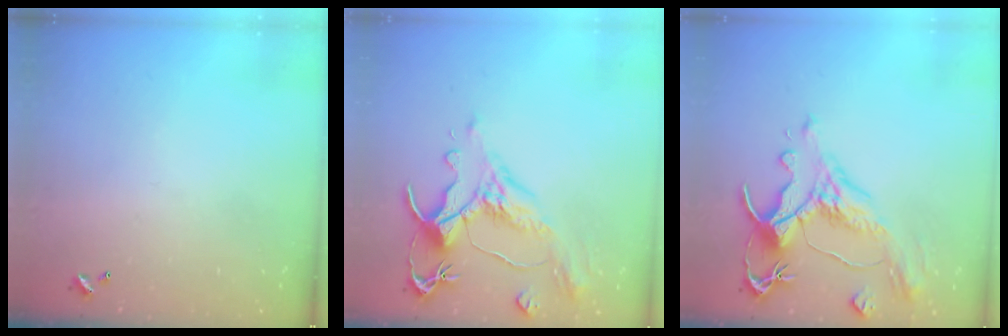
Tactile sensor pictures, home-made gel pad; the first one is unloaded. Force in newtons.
{"total": 1.6, "press": 0.4, "slide": 1.6}
{"total": 1.8, "press": 0.9, "slide": 1.5}